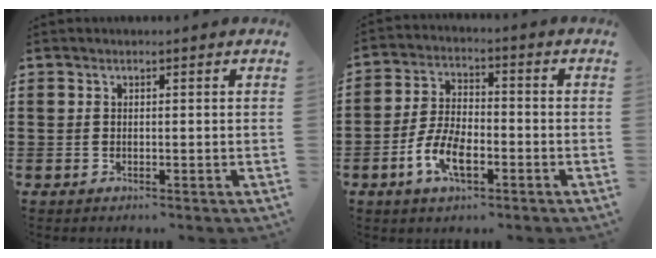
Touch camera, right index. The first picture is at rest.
{"total": 7.2, "force": [-3.0, 3.4, 5.5], "torque": [-0.134, -0.003, -0.063]}